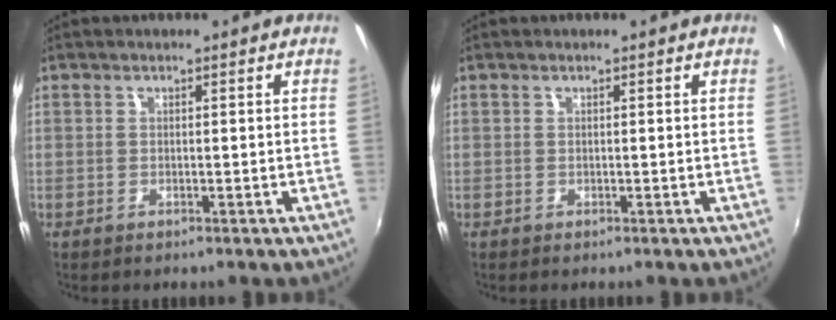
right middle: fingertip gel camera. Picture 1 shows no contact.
{"total": 0.0}